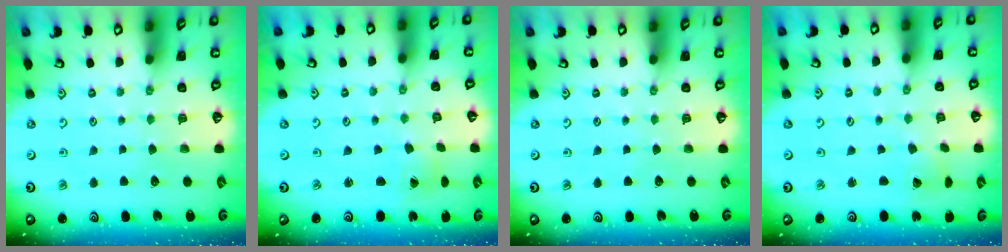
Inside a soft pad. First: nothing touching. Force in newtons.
{"total": 2.1, "press": 2.1, "slide": 0.2}
{"total": 0.0}
{"total": 2.0, "press": 2.0, "slide": 0.3}